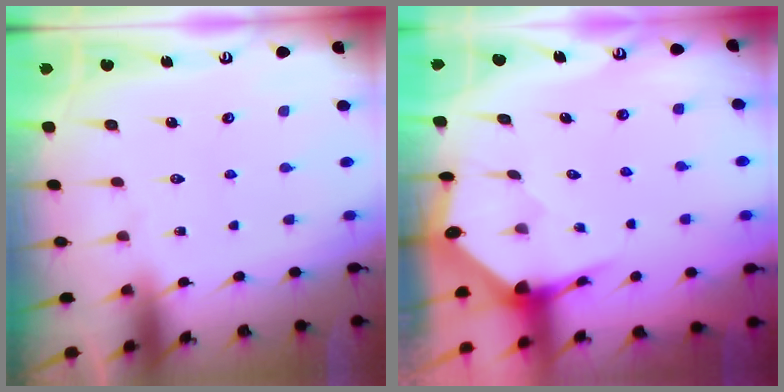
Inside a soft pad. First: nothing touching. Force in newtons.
{"total": 3.6, "press": 3.6, "slide": 0.5}